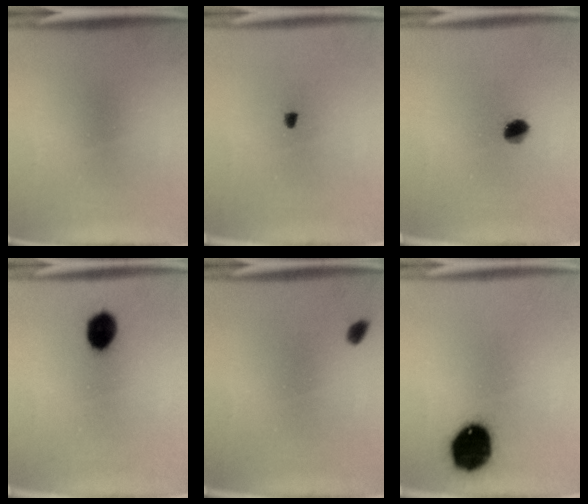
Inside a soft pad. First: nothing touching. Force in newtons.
{"total": 1.0}
{"total": 4.0}
{"total": 6.5}
{"total": 1.3}
{"total": 14.3}